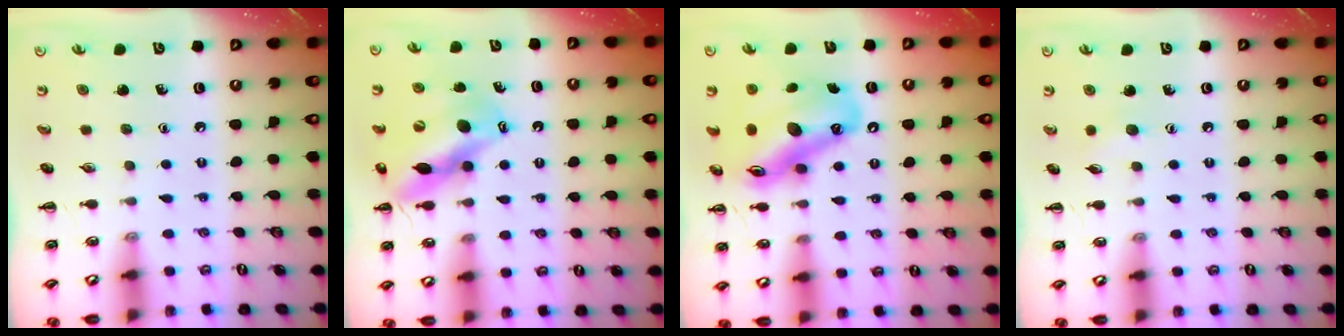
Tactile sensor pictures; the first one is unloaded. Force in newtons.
{"total": 13.6, "press": 13.1, "slide": 3.7}
{"total": 18.7, "press": 17.8, "slide": 5.6}
{"total": 4.4, "press": 4.2, "slide": 1.2}